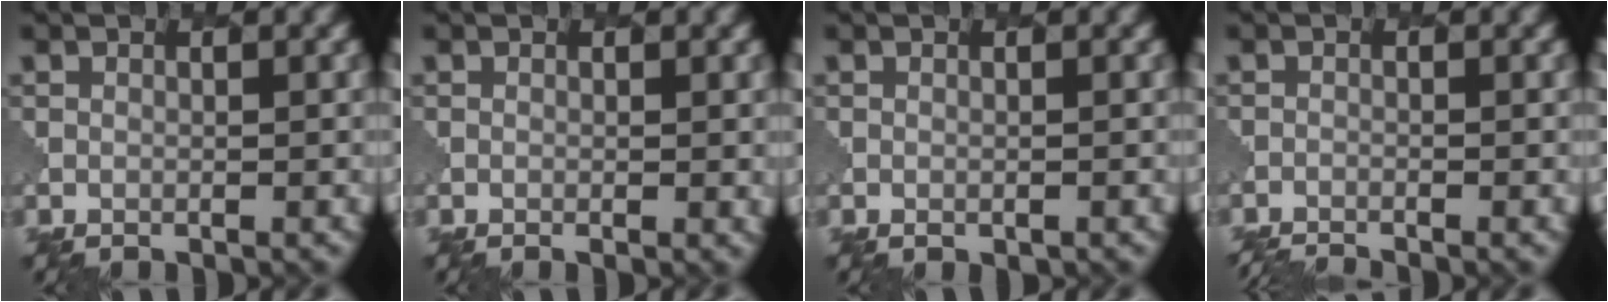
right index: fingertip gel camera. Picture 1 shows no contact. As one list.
[{"total": 1.1, "force": [0.0, 0.4, 1.0], "torque": [-0.013, -0.005, 0.003]}, {"total": 0.5, "force": [-0.3, 0.3, 0.4], "torque": [-0.008, -0.001, -0.002]}, {"total": 3.6, "force": [-3.5, 0.4, 0.9], "torque": [-0.016, -0.012, -0.054]}]